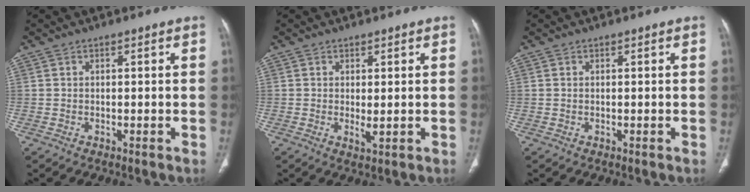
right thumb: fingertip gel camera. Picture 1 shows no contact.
{"total": 2.0, "force": [0.0, 0.8, 1.8], "torque": [-0.035, -0.008, 0.005]}
{"total": 0.0}